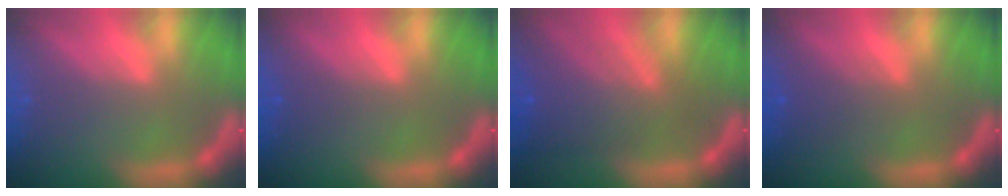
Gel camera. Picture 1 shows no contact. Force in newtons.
{"total": 1.0}
{"total": 6.6}
{"total": 2.4}